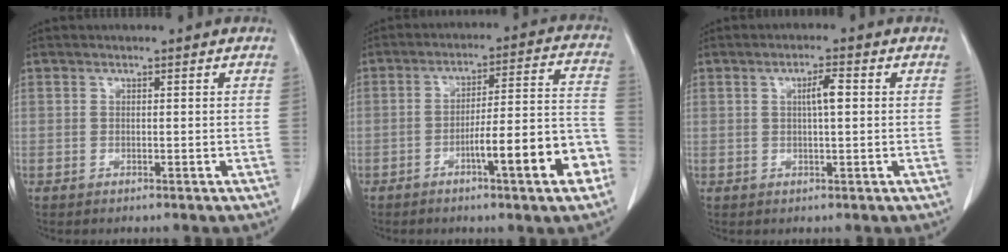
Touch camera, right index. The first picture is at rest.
{"total": 13.2, "force": [-5.6, 1.2, 11.8], "torque": [-0.163, 0.023, -0.077]}
{"total": 3.1, "force": [0.6, 0.3, 3.1], "torque": [-0.054, 0.004, 0.009]}